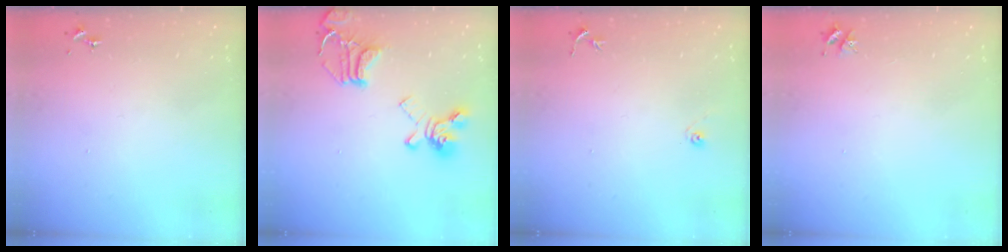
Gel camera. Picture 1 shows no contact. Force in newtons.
{"total": 19.3, "press": 19.2, "slide": 1.8}
{"total": 4.5, "press": 4.5, "slide": 0.5}
{"total": 3.5, "press": 3.5, "slide": 0.5}